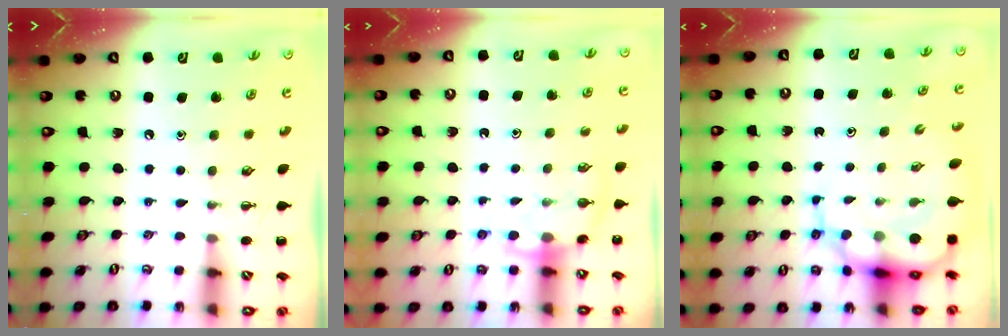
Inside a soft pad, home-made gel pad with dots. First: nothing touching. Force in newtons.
{"total": 6.2, "press": 6.2, "slide": 0.5}
{"total": 9.3, "press": 8.9, "slide": 2.8}